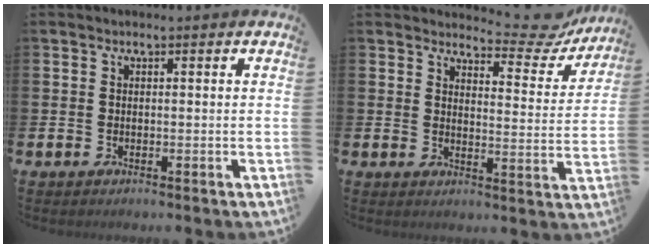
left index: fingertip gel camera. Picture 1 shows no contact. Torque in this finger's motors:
{"motor_torque": [0.91, -1.22, 0.01, 0.01]}